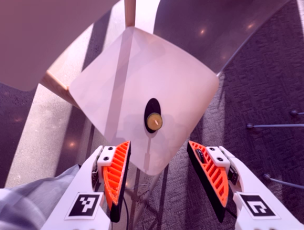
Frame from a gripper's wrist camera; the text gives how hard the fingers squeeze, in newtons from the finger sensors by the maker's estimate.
{"total": 0.0}